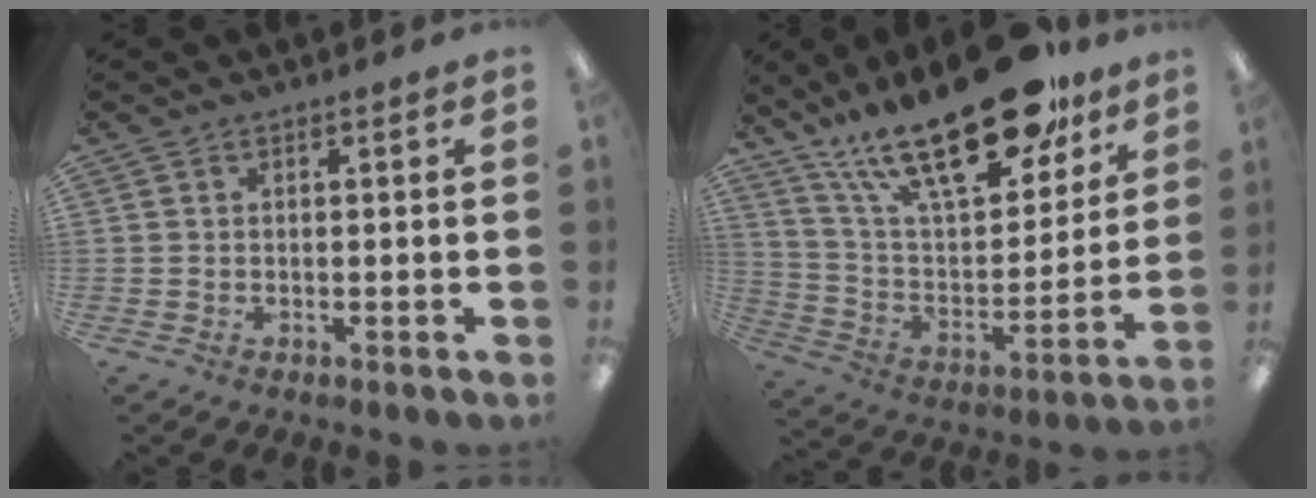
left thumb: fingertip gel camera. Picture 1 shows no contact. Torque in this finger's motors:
{"motor_torque": [0.93, 0.60, 1.39, -1.38, 0.35]}